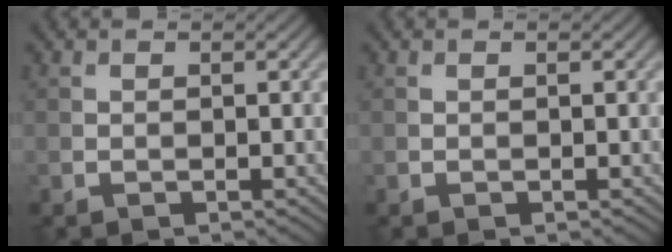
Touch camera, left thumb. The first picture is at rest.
{"total": 0.0}